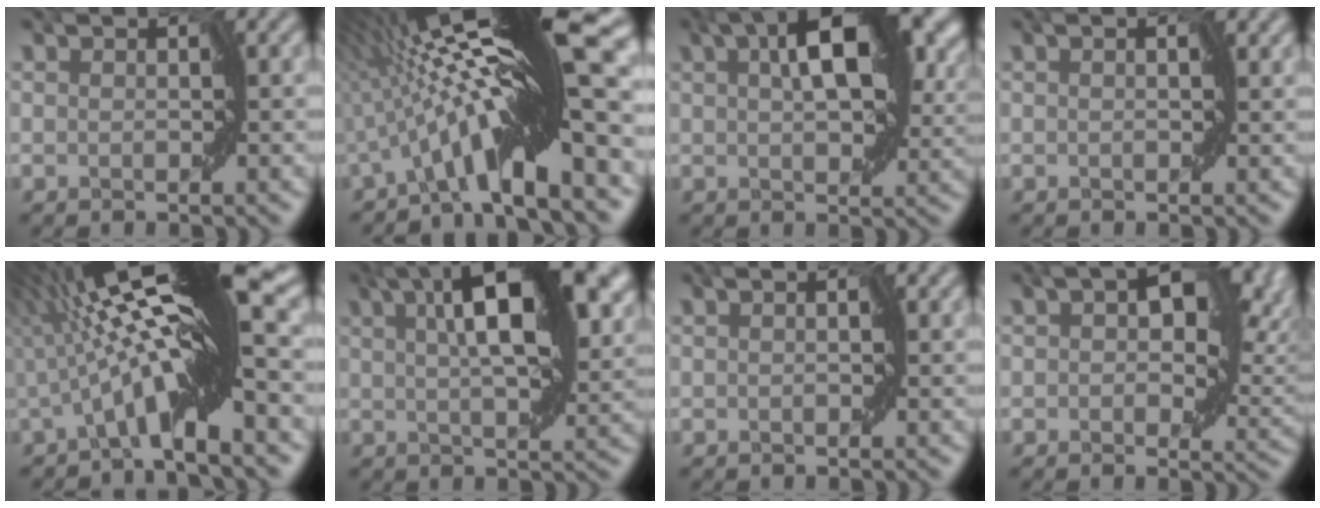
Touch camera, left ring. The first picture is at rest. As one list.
[{"total": 16.5, "force": [0.3, 2.3, 16.4], "torque": [-0.241, 0.025, -0.002]}, {"total": 12.5, "force": [4.6, 5.8, 10.0], "torque": [-0.151, 0.013, 0.067]}, {"total": 0.9, "force": [0.4, 0.3, 0.8], "torque": [-0.014, 0.001, 0.004]}, {"total": 12.5, "force": [0.4, 1.5, 12.4], "torque": [-0.201, 0.024, 0.002]}, {"total": 11.8, "force": [4.9, 3.9, 10.0], "torque": [-0.148, 0.008, 0.072]}, {"total": 0.6, "force": [0.2, 0.2, 0.5], "torque": [-0.010, 0.000, 0.000]}, {"total": 8.3, "force": [2.4, 4.8, 6.4], "torque": [-0.086, 0.000, 0.030]}]